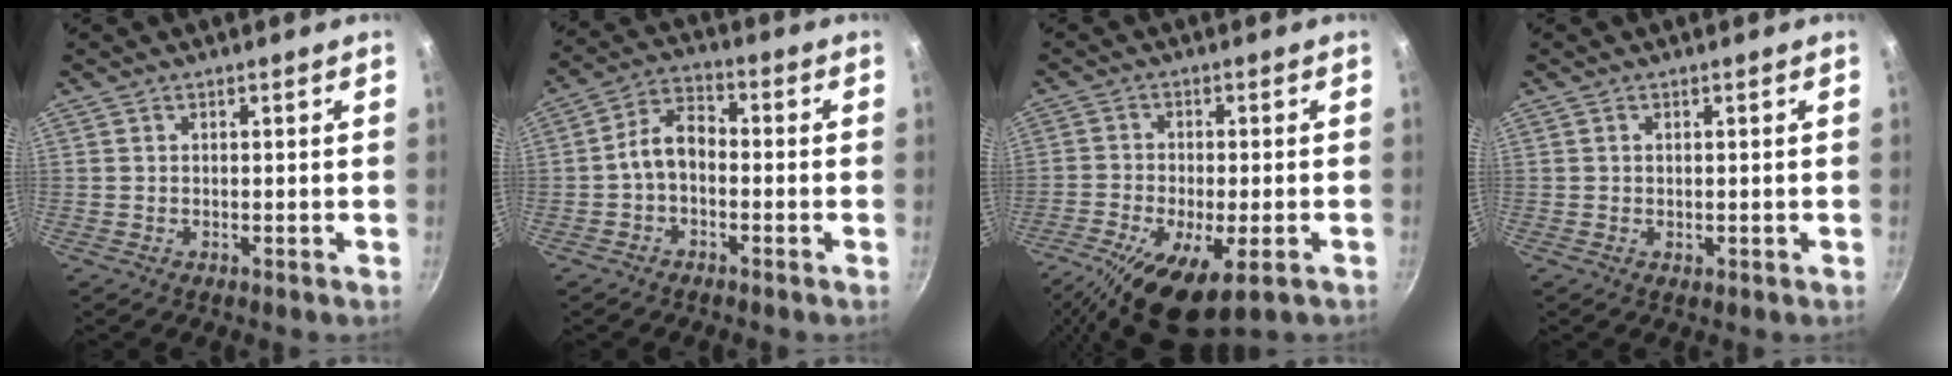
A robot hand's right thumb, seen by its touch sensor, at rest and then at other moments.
{"total": 6.4, "force": [-1.6, 4.0, 4.7], "torque": [-0.076, 0.037, -0.038]}
{"total": 14.3, "force": [-7.1, 5.2, 11.3], "torque": [-0.218, -0.009, -0.119]}
{"total": 0.6, "force": [0.1, 0.4, 0.4], "torque": [-0.005, -0.001, 0.001]}